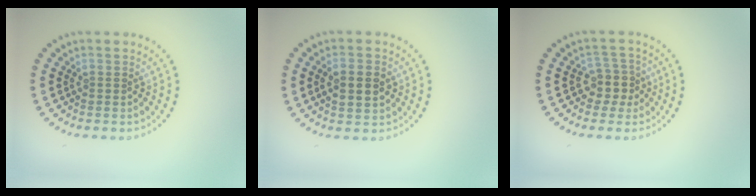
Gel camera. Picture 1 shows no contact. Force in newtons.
{"total": 2.9, "press": 2.9, "slide": 0.2}
{"total": 2.7, "press": 2.2, "slide": 1.5}